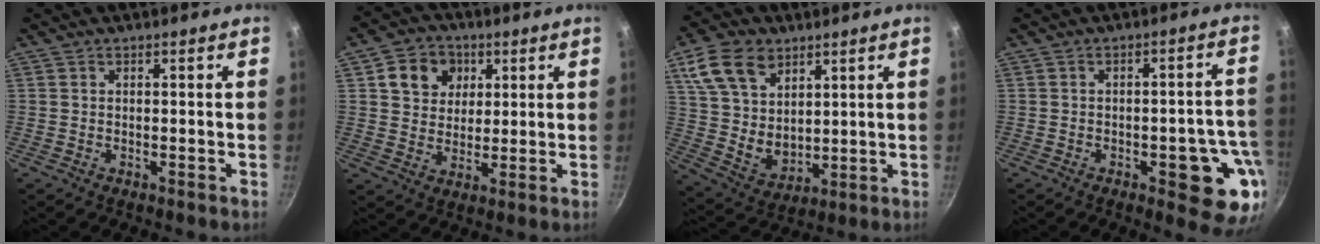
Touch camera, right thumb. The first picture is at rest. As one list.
[{"total": 9.1, "force": [3.3, 7.7, 3.7], "torque": [-0.027, -0.001, 0.053]}, {"total": 15.2, "force": [7.2, 10.5, 8.4], "torque": [-0.128, -0.023, 0.148]}, {"total": 12.3, "force": [-4.3, 4.5, 10.6], "torque": [-0.083, 0.020, -0.053]}]